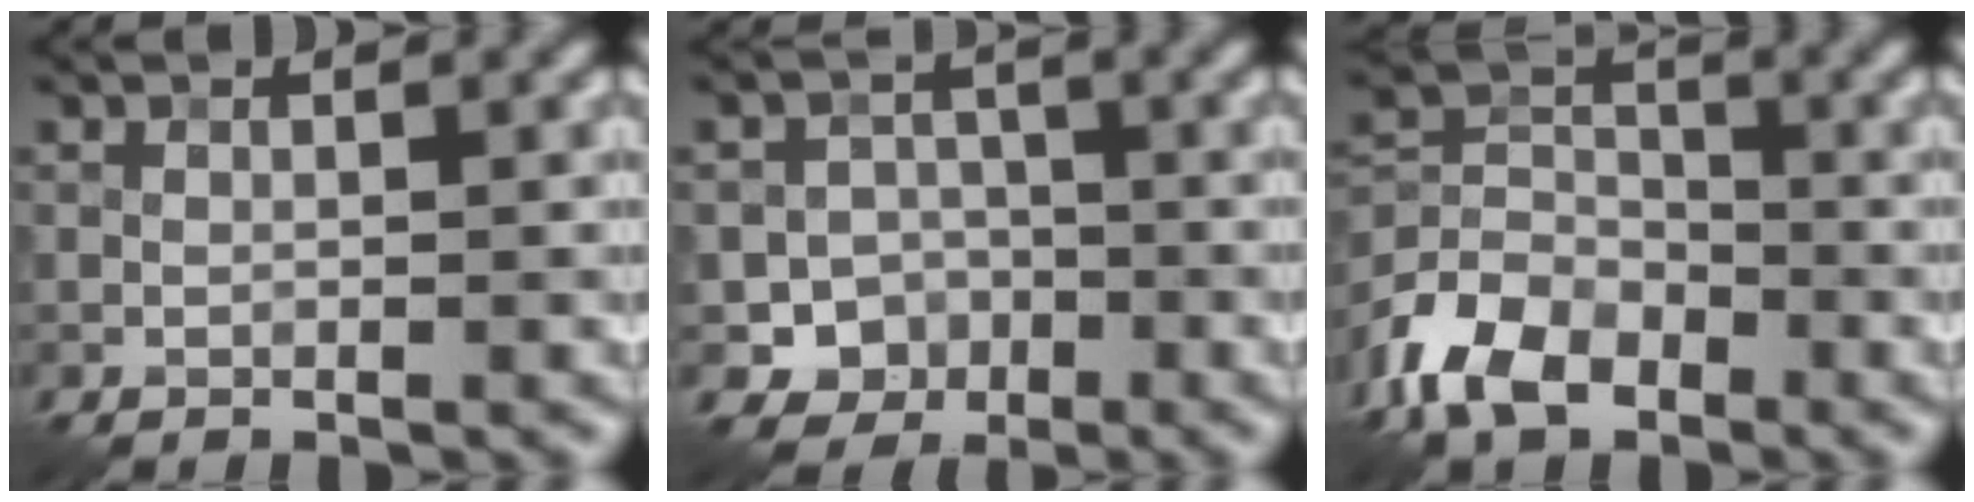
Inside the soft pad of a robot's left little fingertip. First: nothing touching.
{"total": 4.7, "force": [-2.2, 4.1, 0.7], "torque": [0.020, -0.001, -0.048]}
{"total": 6.9, "force": [-4.4, 4.0, 3.5], "torque": [-0.070, -0.001, -0.100]}